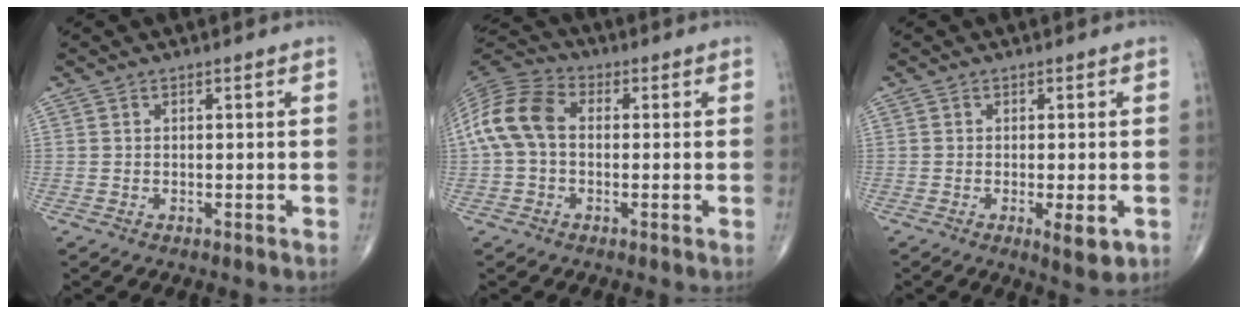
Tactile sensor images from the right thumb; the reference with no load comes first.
{"total": 10.9, "force": [0.2, 7.5, 8.0], "torque": [-0.165, 0.030, -0.008]}
{"total": 4.4, "force": [-1.4, 1.4, 4.0], "torque": [-0.057, -0.011, -0.017]}